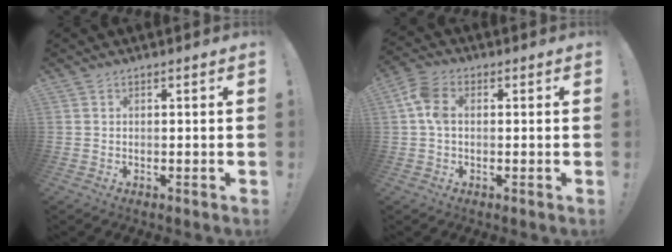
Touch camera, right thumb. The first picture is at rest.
{"total": 7.4, "force": [0.8, 4.8, 5.5], "torque": [-0.110, 0.013, 0.019]}